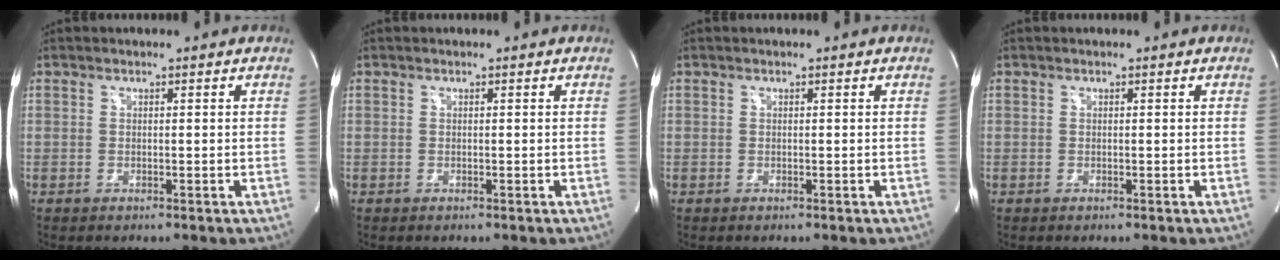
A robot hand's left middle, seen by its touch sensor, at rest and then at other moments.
{"total": 0.0}
{"total": 0.0}
{"total": 0.0}